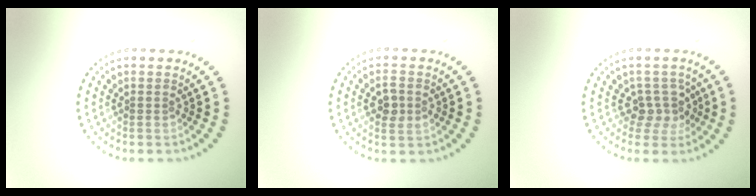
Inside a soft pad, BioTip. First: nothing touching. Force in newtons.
{"total": 2.0, "press": 2.0, "slide": 0.2}
{"total": 2.7, "press": 2.1, "slide": 1.6}